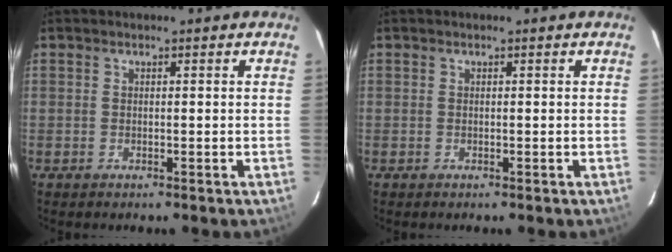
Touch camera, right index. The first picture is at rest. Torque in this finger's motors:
{"motor_torque": [0.00, 0.00, 0.01, 0.00]}